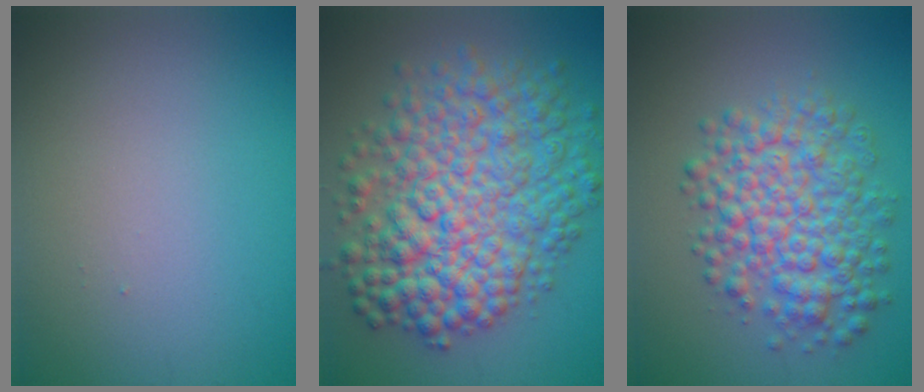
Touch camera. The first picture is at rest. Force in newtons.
{"total": 10.5, "press": 10.5, "slide": 0.1}
{"total": 6.8, "press": 6.8, "slide": 0.0}